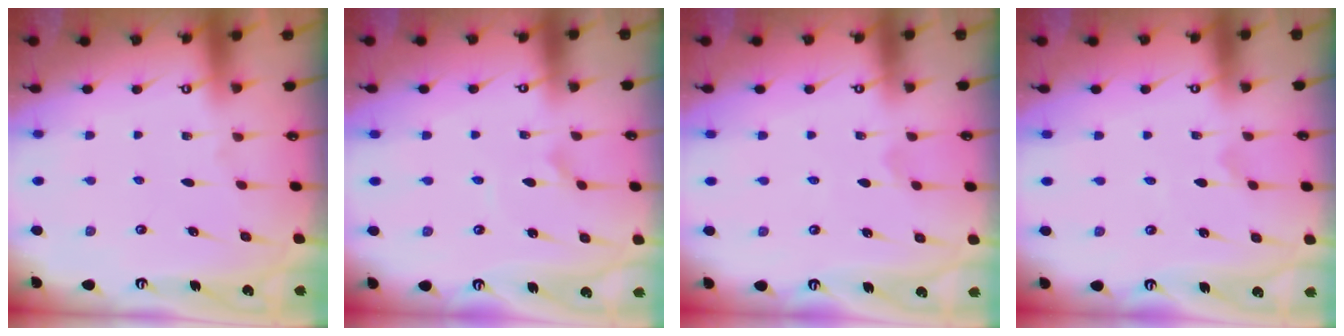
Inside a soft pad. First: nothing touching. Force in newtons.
{"total": 1.6, "press": 1.6, "slide": 0.2}
{"total": 1.0, "press": 1.0, "slide": 0.3}
{"total": 0.0}